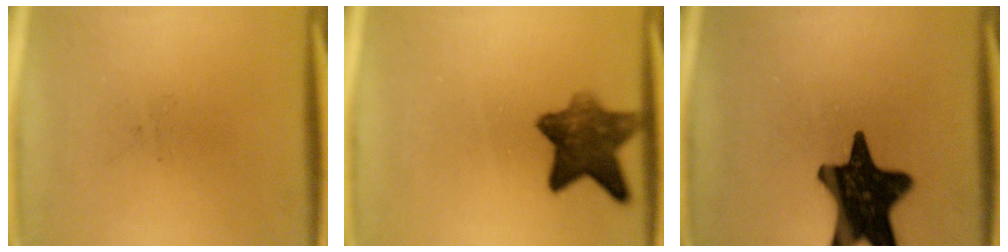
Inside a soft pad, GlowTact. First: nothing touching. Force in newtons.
{"total": 8.5}
{"total": 17.4}